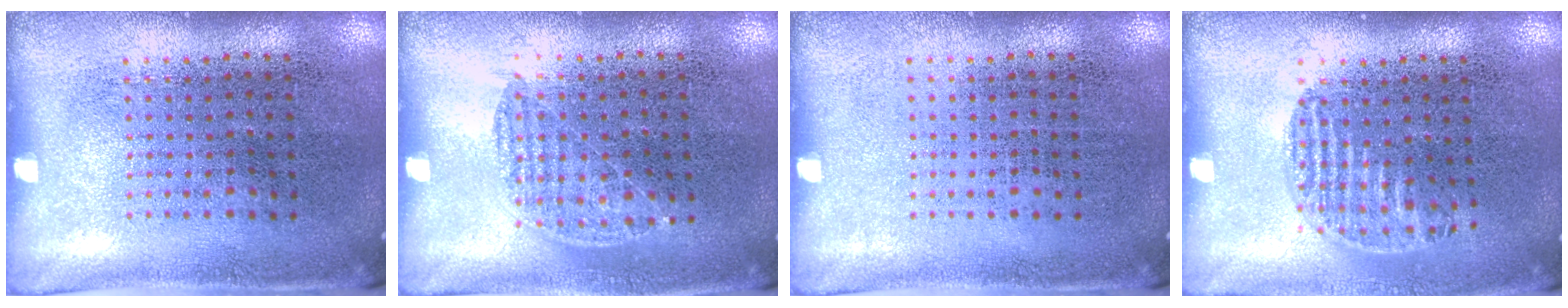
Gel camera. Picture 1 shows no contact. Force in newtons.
{"total": 0.7, "press": 0.6, "slide": 0.4}
{"total": 0.0}
{"total": 0.9, "press": 0.8, "slide": 0.5}